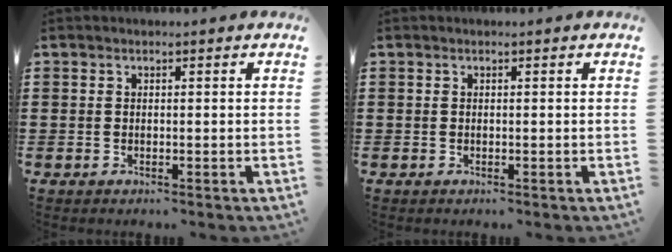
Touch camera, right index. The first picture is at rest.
{"total": 0.0}